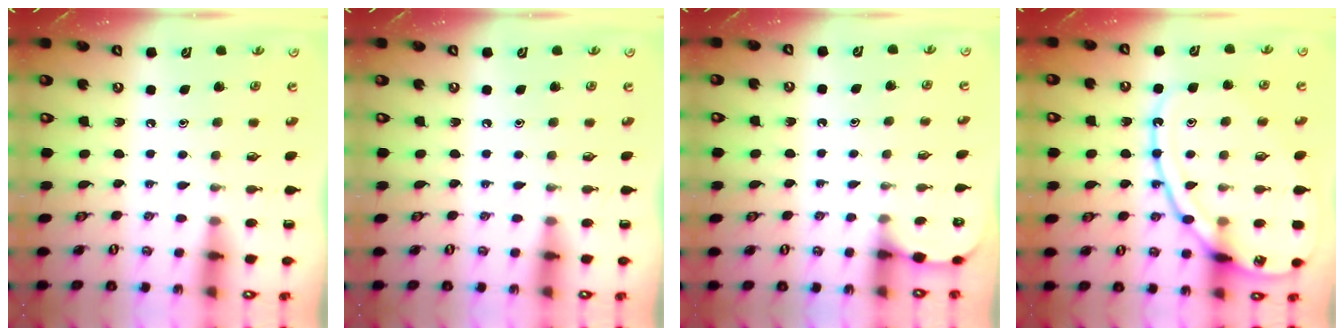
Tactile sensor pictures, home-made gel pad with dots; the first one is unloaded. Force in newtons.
{"total": 0.0}
{"total": 2.5, "press": 2.5, "slide": 0.2}
{"total": 16.0, "press": 16.0, "slide": 1.4}